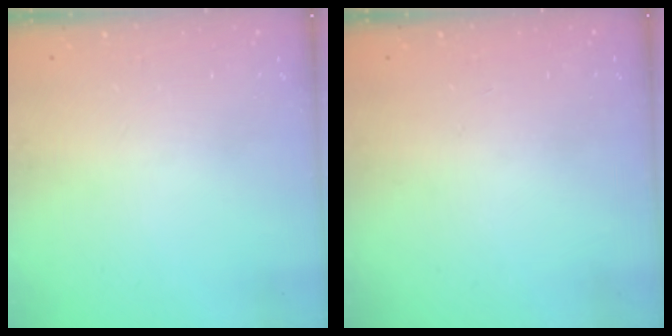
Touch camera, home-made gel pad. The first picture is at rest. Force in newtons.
{"total": 0.0}